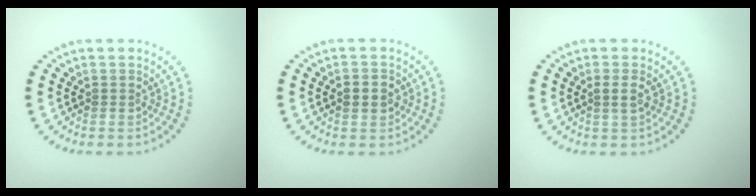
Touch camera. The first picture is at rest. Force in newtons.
{"total": 1.6, "press": 1.6, "slide": 0.1}
{"total": 1.1, "press": 0.9, "slide": 0.6}